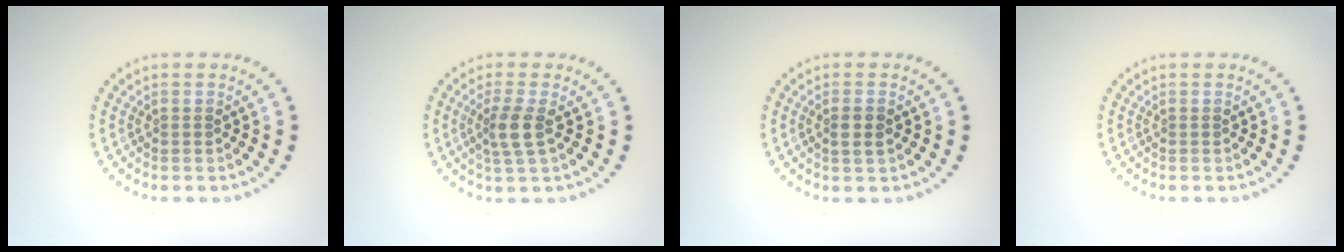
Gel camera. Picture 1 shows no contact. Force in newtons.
{"total": 2.4, "press": 1.9, "slide": 1.4}
{"total": 1.5, "press": 1.5, "slide": 0.5}
{"total": 0.0}